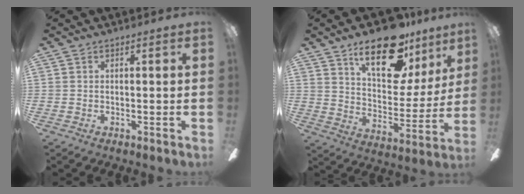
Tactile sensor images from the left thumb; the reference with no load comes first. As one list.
[{"total": 21.6, "force": [14.2, 9.7, 13.0], "torque": [-0.188, -0.080, 0.240]}]